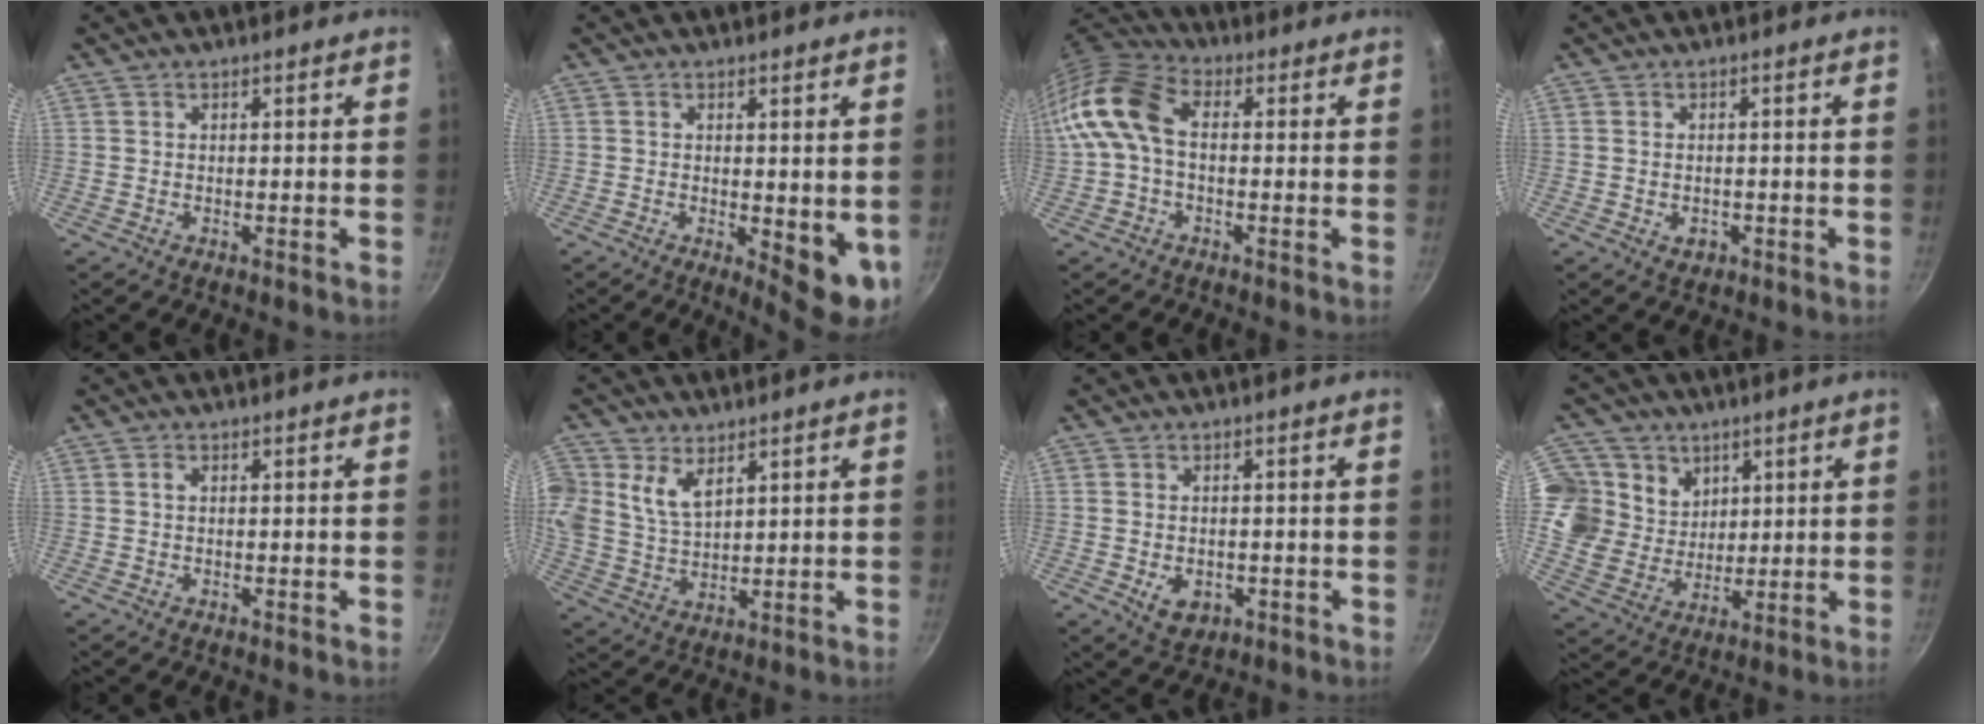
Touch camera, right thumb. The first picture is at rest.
{"total": 7.4, "force": [-0.2, 3.0, 6.7], "torque": [-0.077, -0.011, 0.004]}
{"total": 11.3, "force": [-0.2, 7.0, 8.9], "torque": [-0.168, 0.033, -0.023]}
{"total": 2.2, "force": [-0.8, 1.7, 1.3], "torque": [-0.018, 0.003, -0.008]}
{"total": 0.7, "force": [0.1, 0.5, 0.5], "torque": [-0.008, 0.005, 0.000]}
{"total": 8.7, "force": [4.0, 5.9, 5.0], "torque": [-0.097, -0.015, 0.080]}
{"total": 4.9, "force": [-1.4, 3.5, 3.1], "torque": [-0.037, 0.001, -0.012]}
{"total": 12.6, "force": [5.1, 10.7, 4.2], "torque": [-0.045, -0.030, 0.094]}